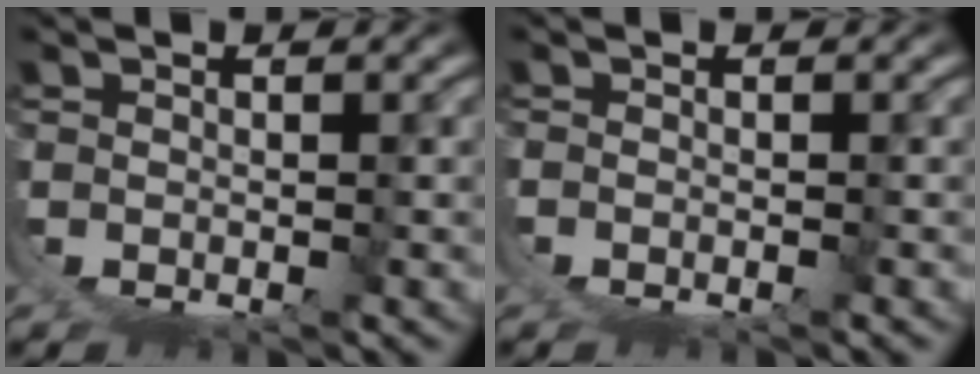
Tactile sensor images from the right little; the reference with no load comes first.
{"total": 0.6, "force": [-0.5, -0.3, 0.1], "torque": [0.001, 0.002, -0.008]}